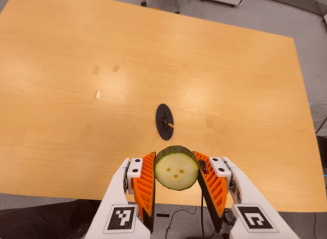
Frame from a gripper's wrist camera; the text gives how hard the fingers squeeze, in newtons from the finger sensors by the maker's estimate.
{"total": 7.5, "left": 6.8, "right": 8.1}